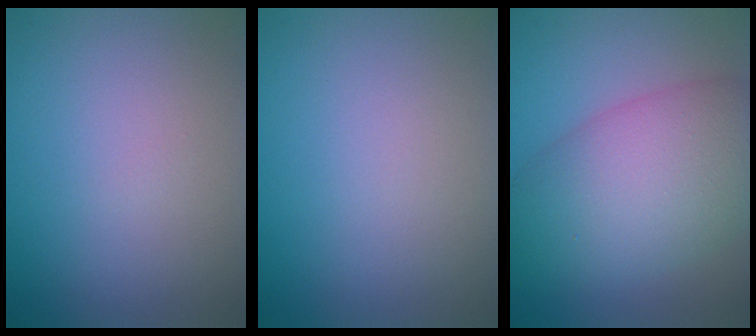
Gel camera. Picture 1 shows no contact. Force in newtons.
{"total": 0.0}
{"total": 9.5, "press": 9.5, "slide": 0.2}